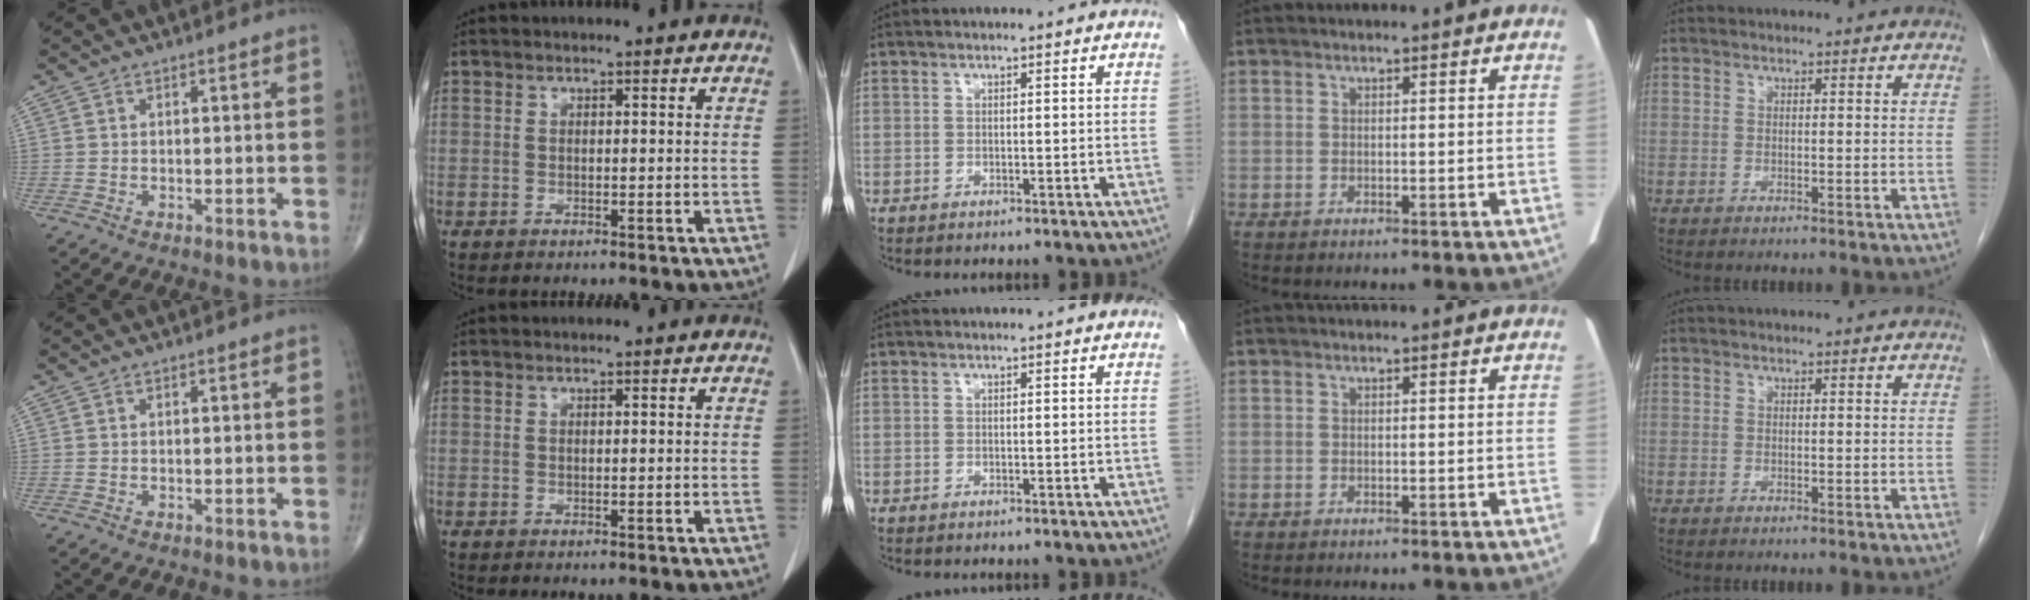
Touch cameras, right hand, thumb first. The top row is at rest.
{}